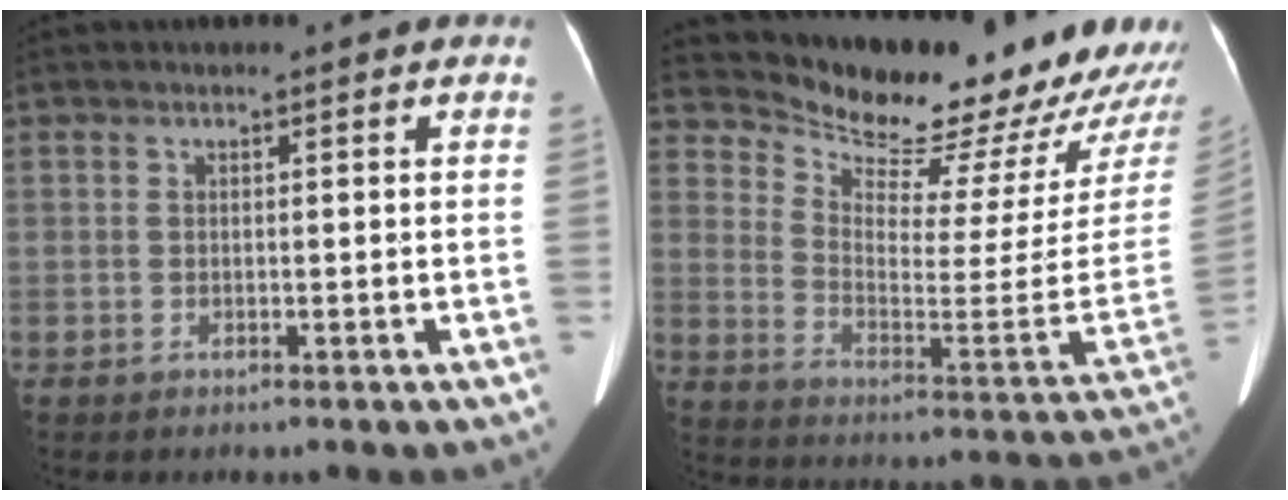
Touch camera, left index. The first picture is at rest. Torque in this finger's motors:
{"motor_torque": [0.13, -0.99, 0.32, 0.02]}